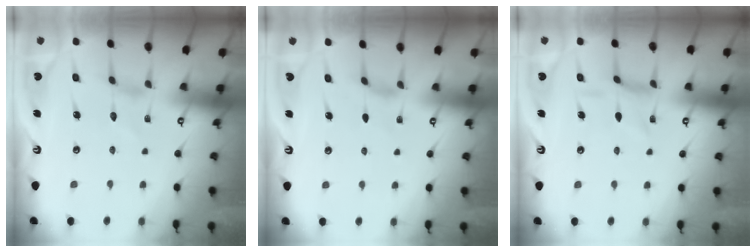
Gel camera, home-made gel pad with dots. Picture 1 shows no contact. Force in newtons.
{"total": 1.7, "press": 1.6, "slide": 0.4}
{"total": 1.8, "press": 1.7, "slide": 0.4}